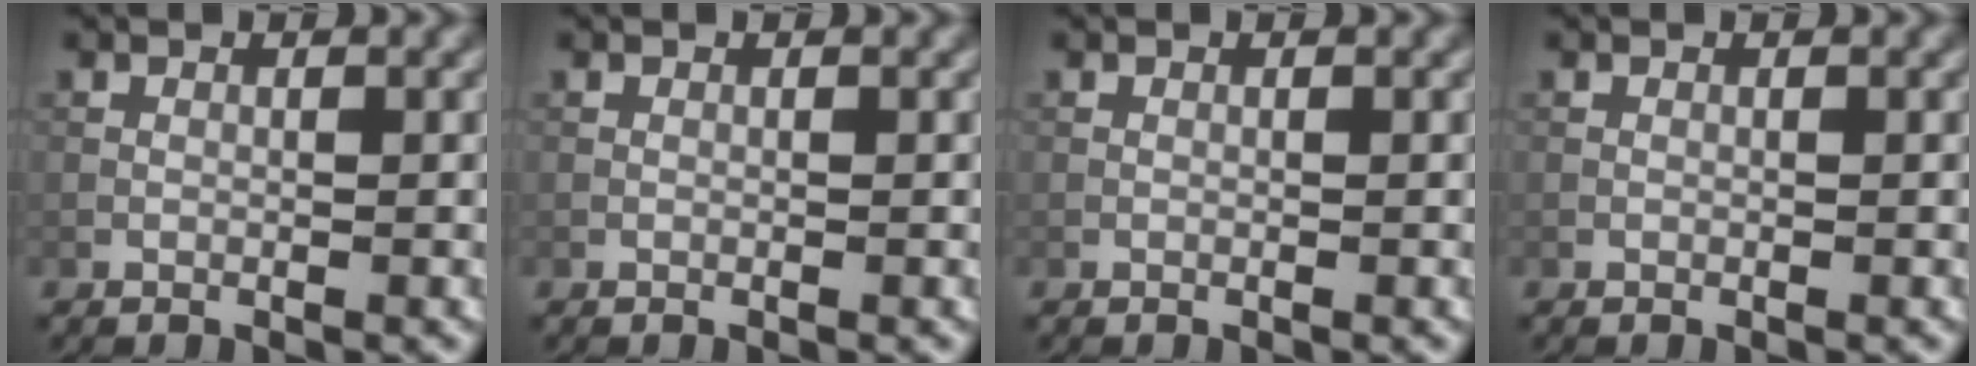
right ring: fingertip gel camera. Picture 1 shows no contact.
{"total": 0.0}
{"total": 0.0}
{"total": 0.0}